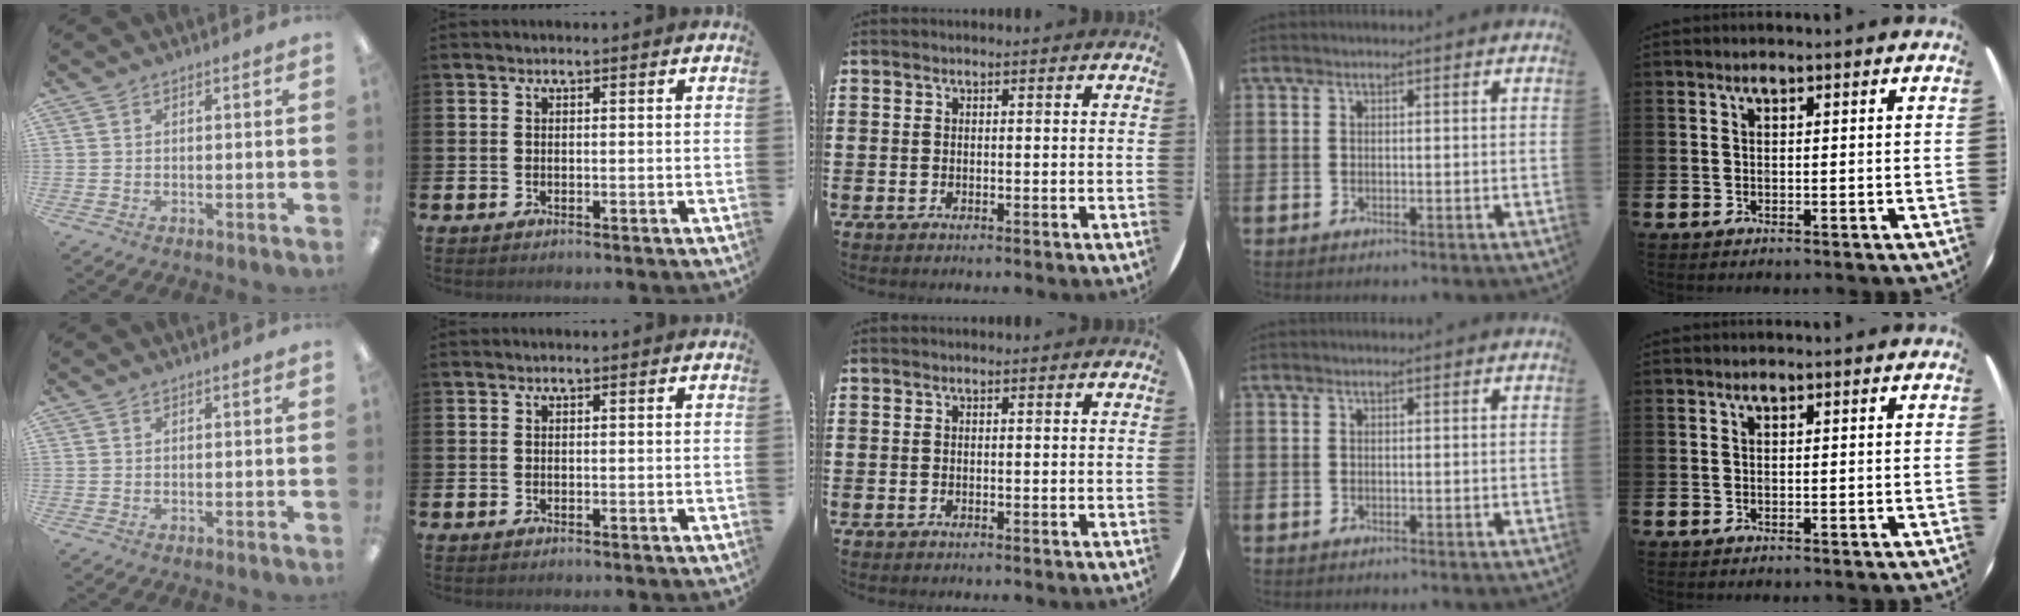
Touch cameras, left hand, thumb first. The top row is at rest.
{}